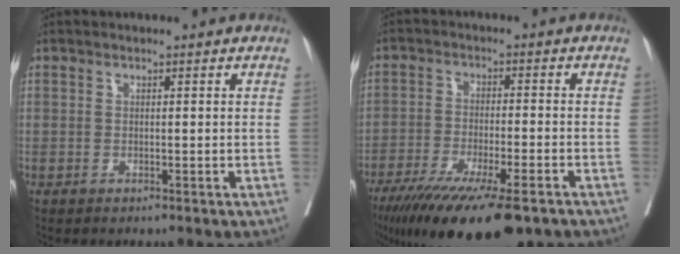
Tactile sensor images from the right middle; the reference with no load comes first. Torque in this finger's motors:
{"motor_torque": [1.27, -0.87, 0.43, 0.11]}